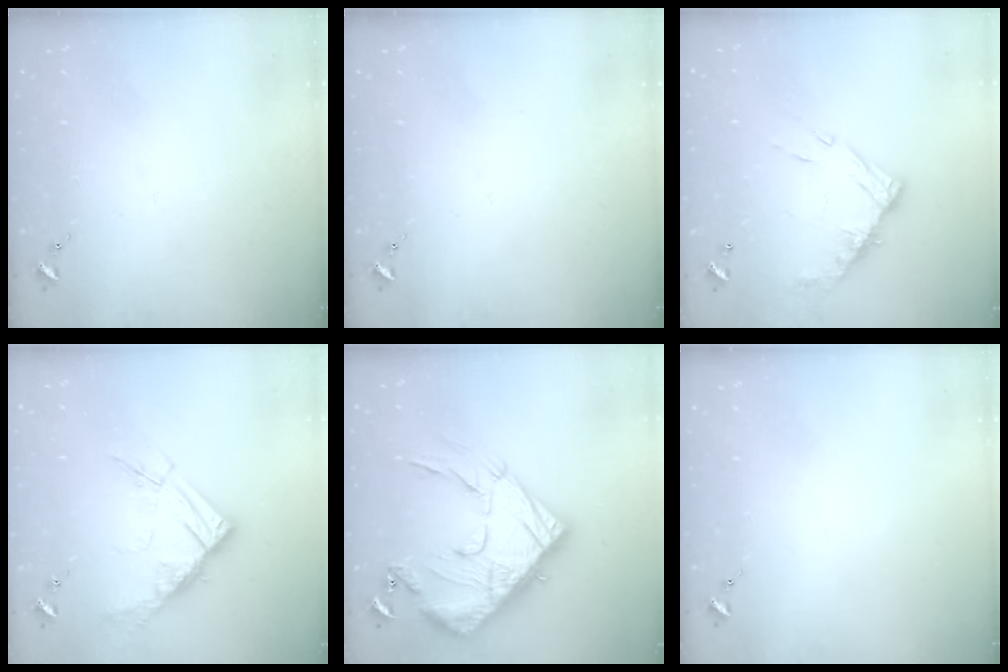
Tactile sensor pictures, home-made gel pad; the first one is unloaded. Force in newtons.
{"total": 0.0}
{"total": 13.3, "press": 13.3, "slide": 1.1}
{"total": 14.1, "press": 14.0, "slide": 1.5}
{"total": 30.1, "press": 30.0, "slide": 2.9}
{"total": 0.0}